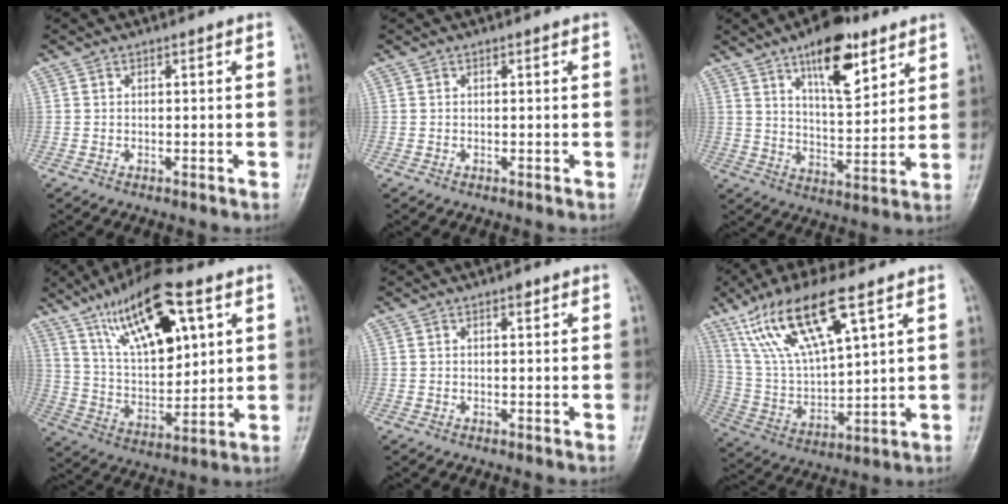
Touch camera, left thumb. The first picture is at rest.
{"total": 0.0}
{"total": 13.9, "force": [8.1, 5.7, 9.7], "torque": [-0.119, -0.046, 0.129]}
{"total": 18.6, "force": [9.4, 7.3, 14.3], "torque": [-0.214, -0.026, 0.174]}
{"total": 1.2, "force": [0.7, 0.5, 0.8], "torque": [-0.005, -0.001, 0.007]}
{"total": 17.8, "force": [9.9, 5.4, 13.7], "torque": [-0.260, -0.025, 0.201]}